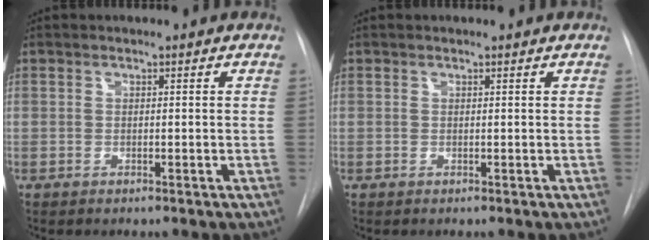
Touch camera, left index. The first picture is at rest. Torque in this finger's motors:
{"motor_torque": [-0.12, 0.21, 0.00, -0.01]}